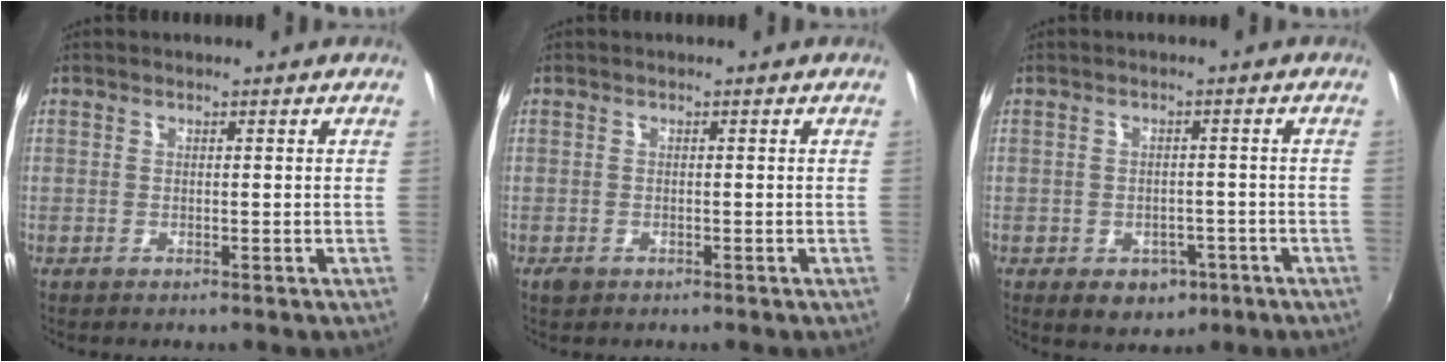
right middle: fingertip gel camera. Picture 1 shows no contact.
{"total": 1.3, "force": [-0.8, 0.9, 0.5], "torque": [-0.011, -0.003, -0.014]}
{"total": 6.0, "force": [-2.9, 4.5, 2.8], "torque": [-0.061, -0.006, -0.026]}